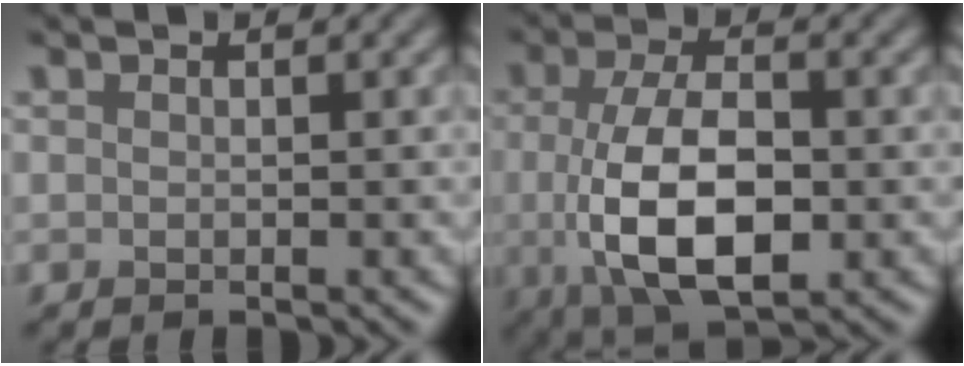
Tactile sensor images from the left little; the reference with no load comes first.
{"total": 8.8, "force": [-1.1, 4.2, 7.6], "torque": [-0.152, -0.009, -0.019]}